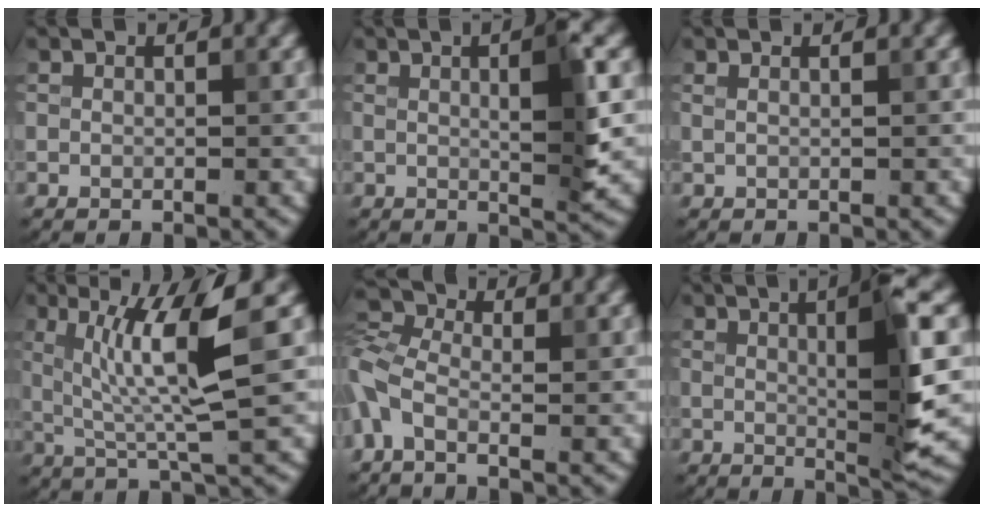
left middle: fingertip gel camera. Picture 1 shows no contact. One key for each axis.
{"total": 4.9, "fx": 0.9, "fy": 0.7, "fz": 4.8, "tx": -0.069, "ty": 0.001, "tz": 0.015}
{"total": 1.5, "fx": 1.0, "fy": 0.6, "fz": 0.9, "tx": -0.009, "ty": -0.006, "tz": 0.002}
{"total": 6.6, "fx": 1.8, "fy": 0.6, "fz": 6.3, "tx": -0.129, "ty": -0.003, "tz": 0.035}
{"total": 4.5, "fx": -1.4, "fy": 2.3, "fz": 3.6, "tx": -0.091, "ty": 0.004, "tz": -0.051}
{"total": 7.3, "fx": 1.3, "fy": 1.0, "fz": 7.1, "tx": -0.099, "ty": 0.001, "tz": 0.023}